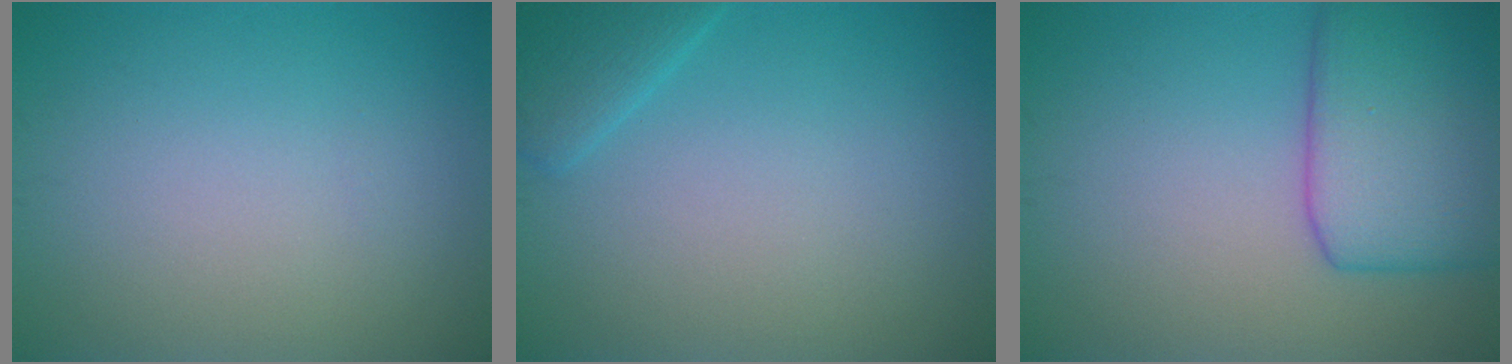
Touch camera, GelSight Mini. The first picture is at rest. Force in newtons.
{"total": 2.3, "press": 2.3, "slide": 0.2}
{"total": 7.8, "press": 7.8, "slide": 0.3}